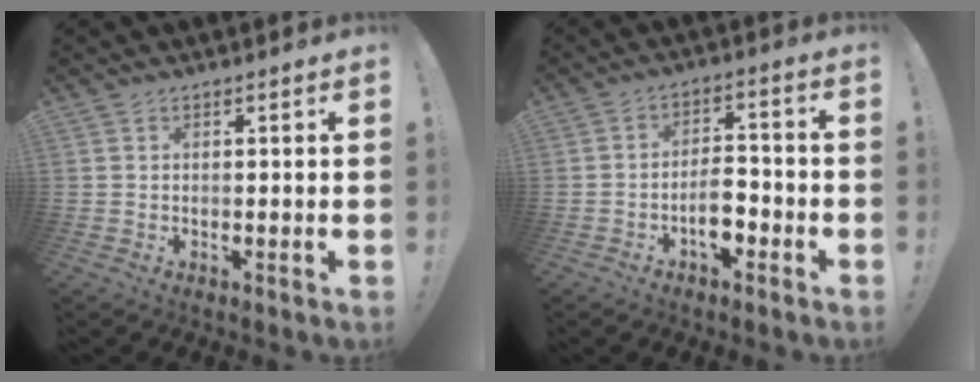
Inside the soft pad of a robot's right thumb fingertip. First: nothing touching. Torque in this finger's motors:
{"motor_torque": [0.10, 0.10, 0.58, -0.53, 0.22]}